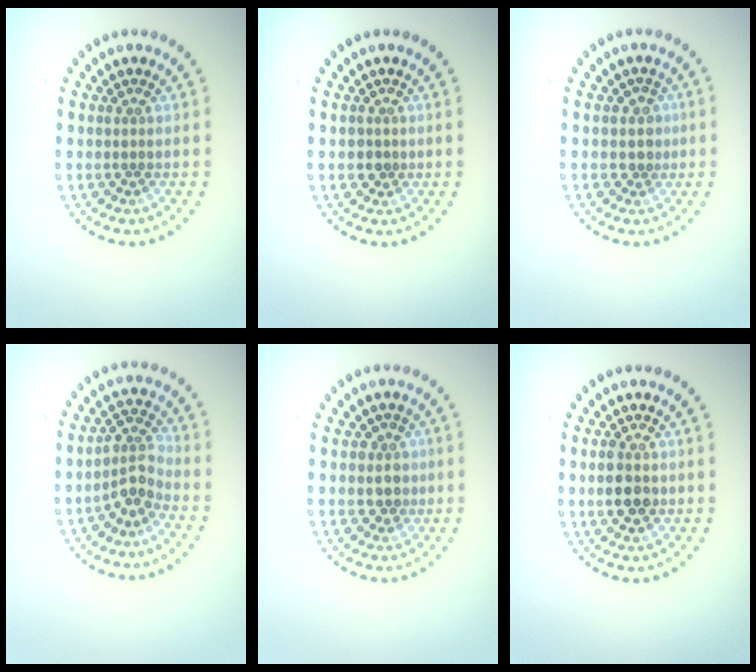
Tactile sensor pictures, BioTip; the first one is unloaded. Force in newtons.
{"total": 1.3, "press": 1.1, "slide": 0.6}
{"total": 1.3, "press": 0.9, "slide": 0.9}
{"total": 2.8, "press": 2.1, "slide": 1.8}
{"total": 2.2, "press": 1.9, "slide": 1.2}
{"total": 2.7, "press": 2.7, "slide": 0.2}